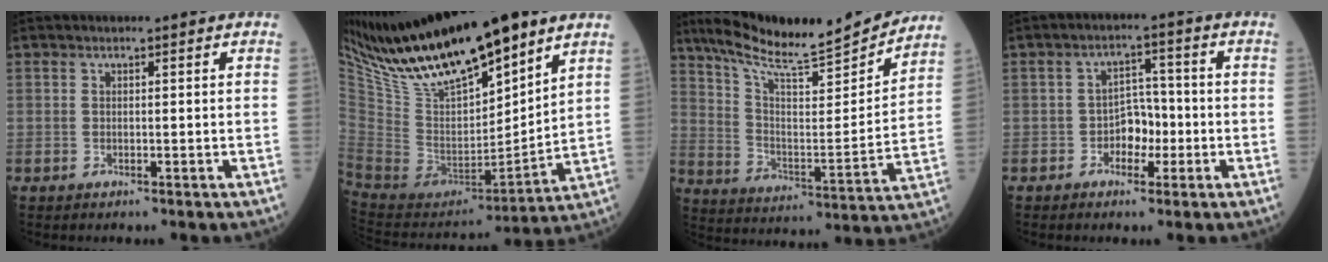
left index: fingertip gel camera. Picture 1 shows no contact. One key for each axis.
{"total": 23.8, "fx": 18.3, "fy": 4.3, "fz": 14.5, "tx": -0.271, "ty": 0.002, "tz": 0.344}
{"total": 21.3, "fx": 19.0, "fy": 1.1, "fz": 9.6, "tx": -0.166, "ty": -0.018, "tz": 0.292}
{"total": 4.2, "fx": -1.4, "fy": 2.8, "fz": 2.8, "tx": -0.041, "ty": 0.012, "tz": -0.029}